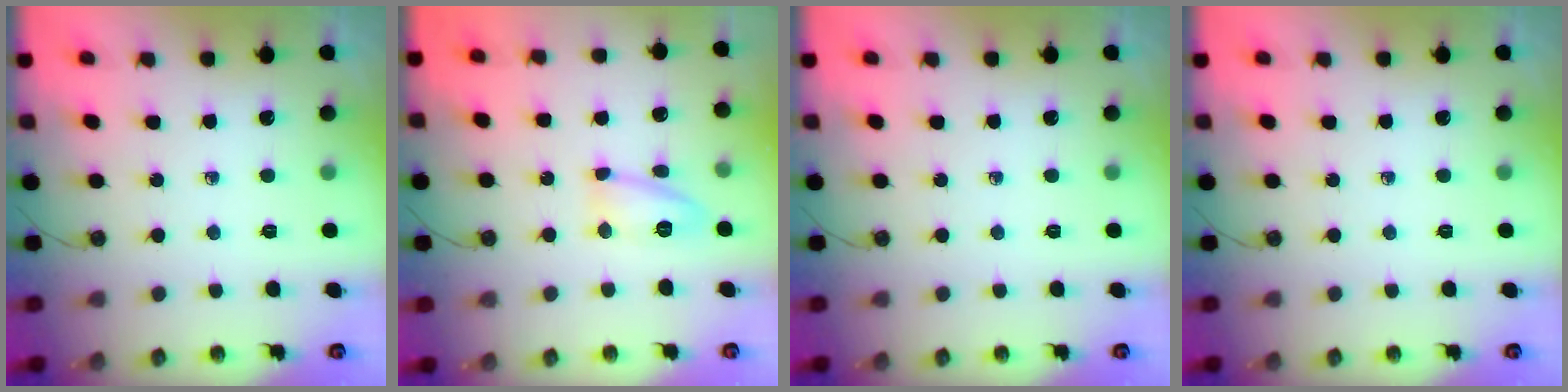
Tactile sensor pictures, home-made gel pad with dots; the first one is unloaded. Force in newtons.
{"total": 10.5, "press": 10.5, "slide": 0.7}
{"total": 0.0}
{"total": 0.0}